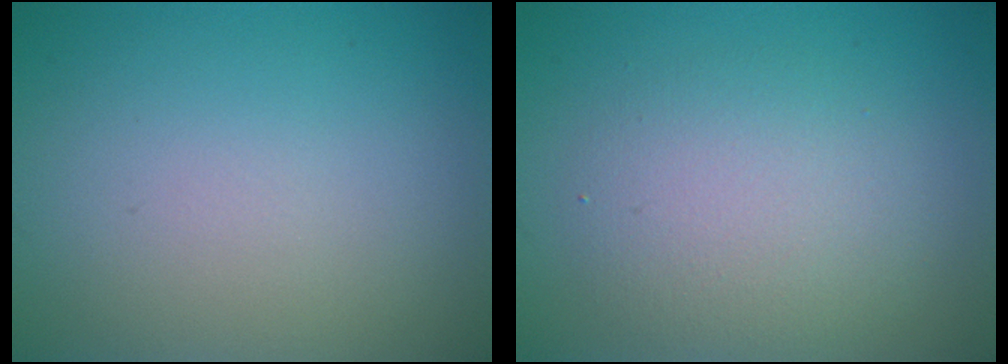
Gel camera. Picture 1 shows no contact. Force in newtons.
{"total": 4.2, "press": 4.2, "slide": 0.1}